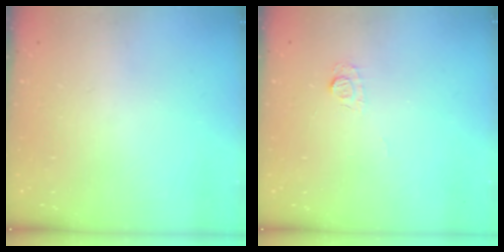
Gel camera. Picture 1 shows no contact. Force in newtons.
{"total": 6.0, "press": 6.0, "slide": 0.6}